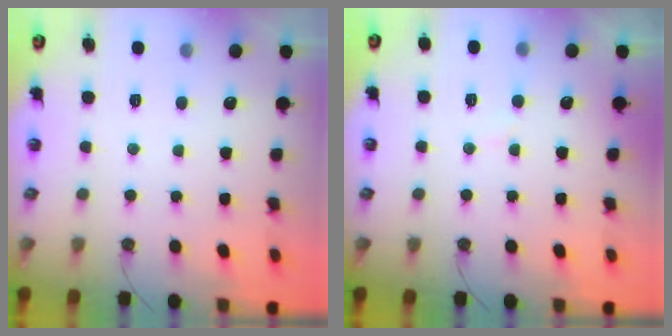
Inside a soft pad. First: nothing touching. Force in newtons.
{"total": 3.9, "press": 3.9, "slide": 0.5}